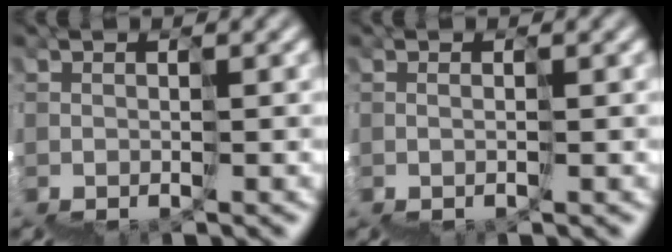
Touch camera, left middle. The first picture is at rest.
{"total": 0.6, "force": [0.3, -0.4, -0.2], "torque": [0.014, 0.005, 0.006]}